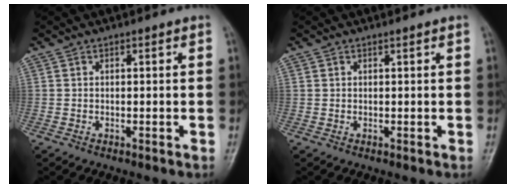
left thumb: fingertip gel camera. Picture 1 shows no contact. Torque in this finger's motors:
{"motor_torque": [-0.57, -0.30, -0.34, -0.25, 0.01]}